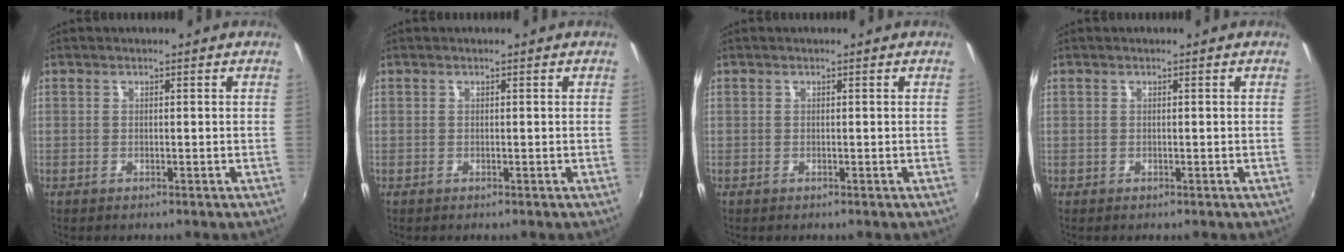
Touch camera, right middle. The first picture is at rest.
{"total": 0.0}
{"total": 0.0}
{"total": 0.0}